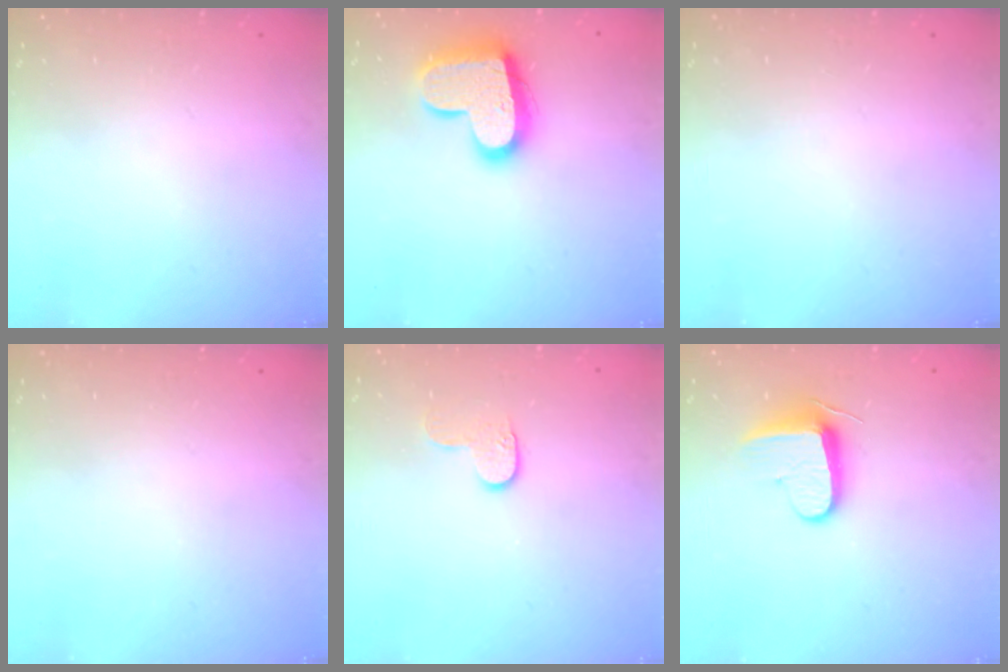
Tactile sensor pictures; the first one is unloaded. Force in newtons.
{"total": 17.6, "press": 17.5, "slide": 1.3}
{"total": 0.0}
{"total": 0.0}
{"total": 5.6, "press": 5.6, "slide": 0.5}
{"total": 9.3, "press": 9.3, "slide": 0.6}